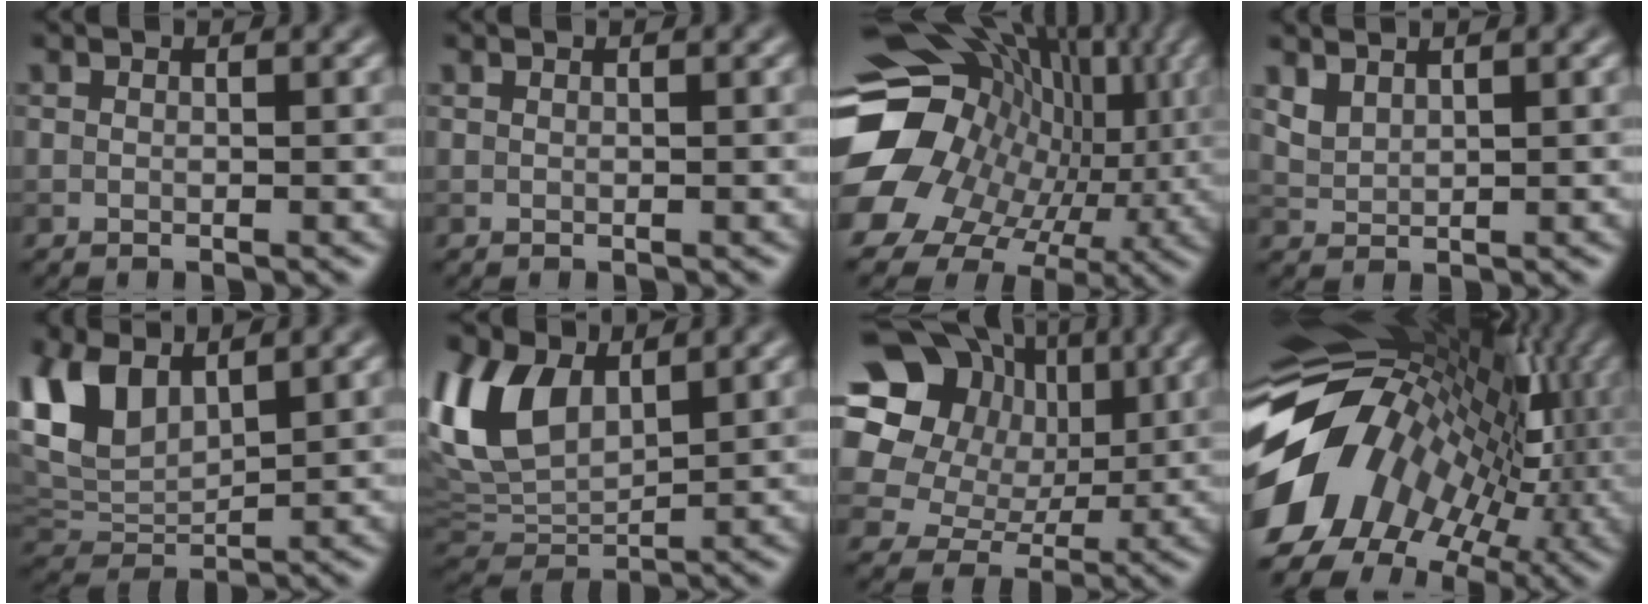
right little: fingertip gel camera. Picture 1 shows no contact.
{"total": 0.0}
{"total": 18.9, "force": [-0.3, 15.6, 10.8], "torque": [-0.199, -0.030, -0.002]}
{"total": 1.8, "force": [1.5, 0.7, 0.8], "torque": [-0.023, 0.002, 0.037]}
{"total": 6.6, "force": [3.1, 3.6, 4.6], "torque": [-0.112, 0.002, 0.060]}
{"total": 8.4, "force": [3.1, 5.1, 5.9], "torque": [-0.143, 0.001, 0.056]}
{"total": 18.3, "force": [5.7, 15.5, 7.9], "torque": [-0.191, 0.036, 0.090]}
{"total": 15.3, "force": [-1.5, 11.3, 10.2], "torque": [-0.198, -0.002, -0.025]}